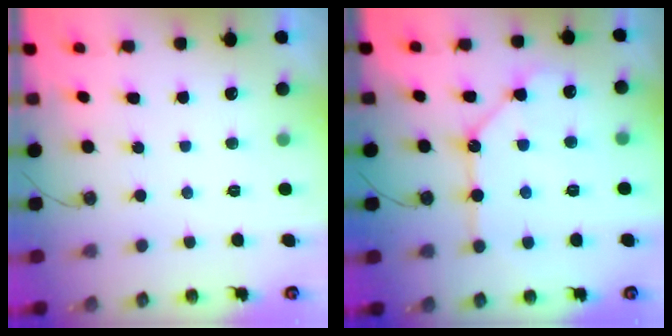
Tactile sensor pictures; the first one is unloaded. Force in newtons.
{"total": 10.8, "press": 10.8, "slide": 1.1}